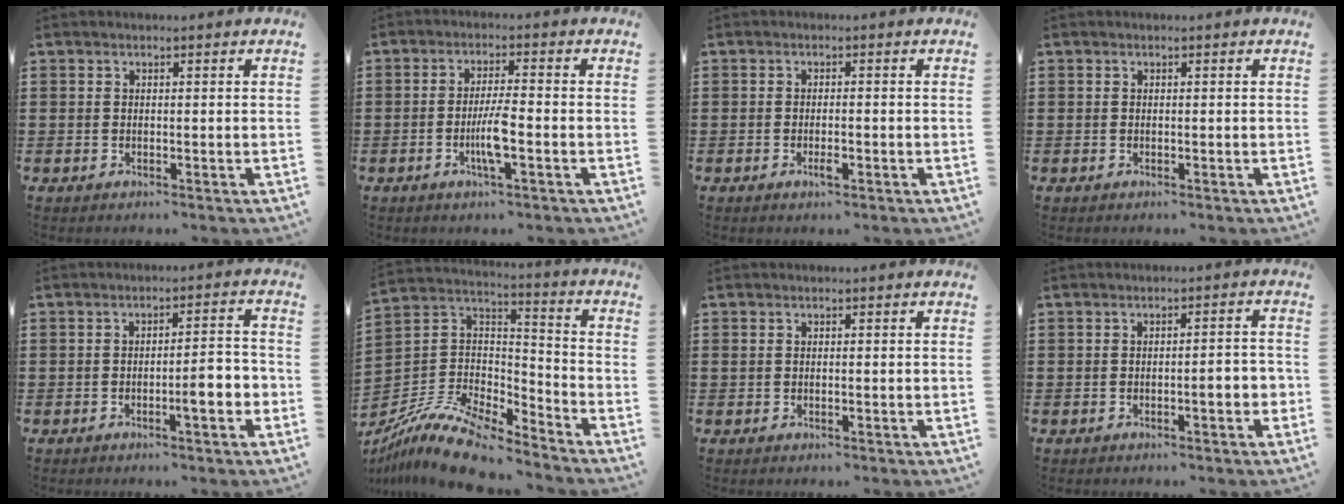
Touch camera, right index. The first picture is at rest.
{"total": 5.2, "force": [-1.8, 0.4, 4.8], "torque": [-0.097, -0.010, -0.037]}
{"total": 1.8, "force": [-0.8, 0.5, 1.5], "torque": [-0.027, -0.001, -0.014]}
{"total": 0.0}
{"total": 4.8, "force": [-1.8, 0.9, 4.4], "torque": [-0.063, 0.001, -0.033]}
{"total": 12.1, "force": [-10.1, 3.5, 5.6], "torque": [-0.118, 0.030, -0.199]}
{"total": 0.0}
{"total": 3.1, "force": [-1.0, 0.5, 2.9], "torque": [-0.048, 0.002, -0.018]}